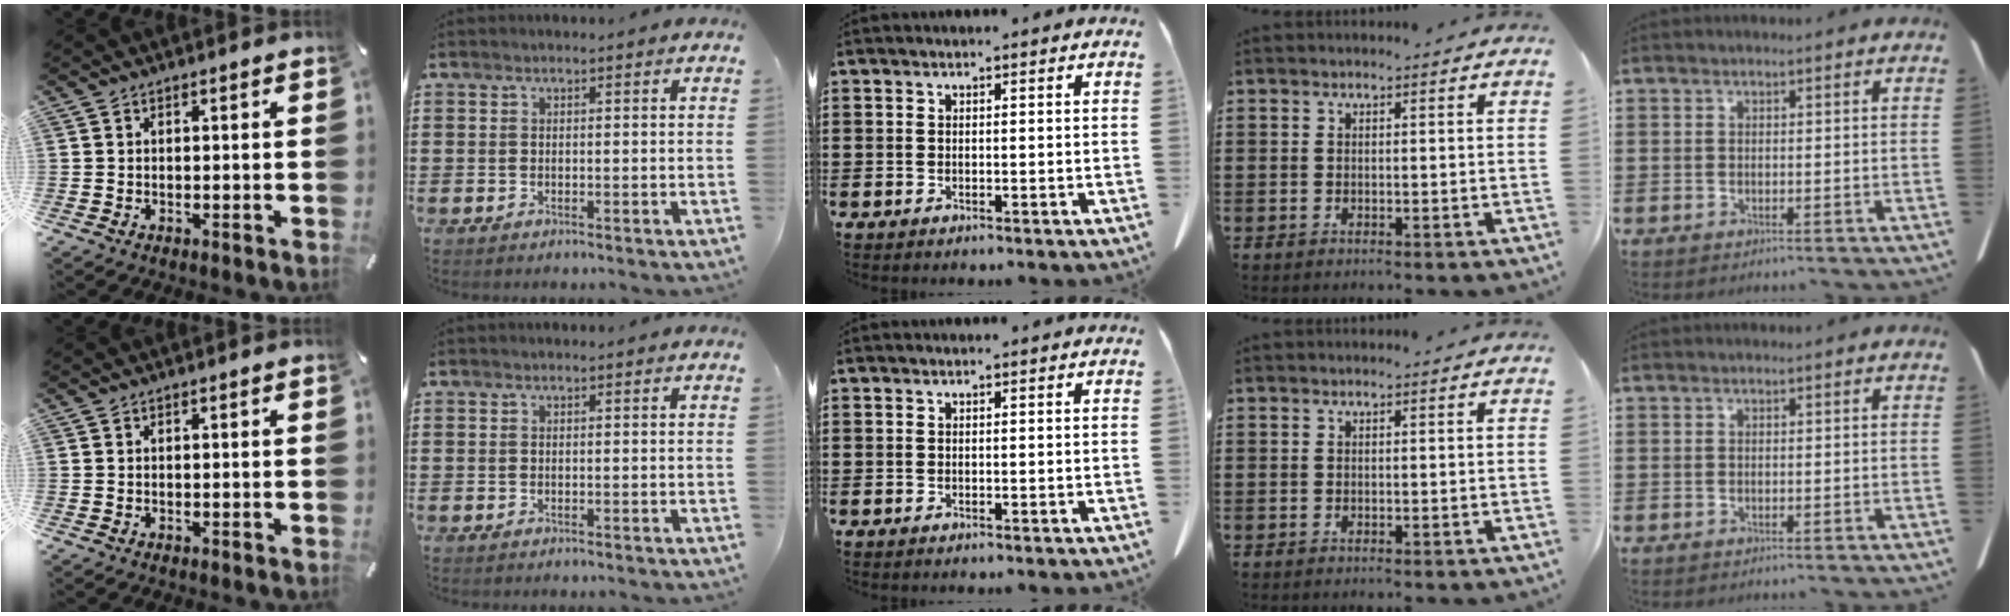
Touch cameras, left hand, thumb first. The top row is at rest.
{}